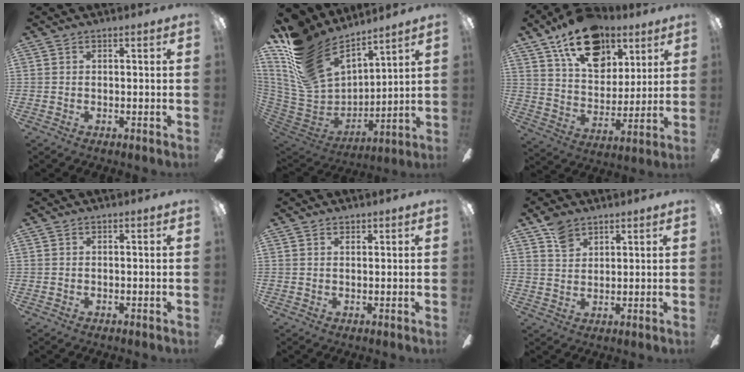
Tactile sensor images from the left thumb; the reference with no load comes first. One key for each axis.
{"total": 19.7, "fx": 14.1, "fy": 10.0, "fz": 9.4, "tx": -0.223, "ty": -0.093, "tz": 0.265}
{"total": 20.0, "fx": 12.2, "fy": 12.0, "fz": 10.4, "tx": -0.156, "ty": -0.061, "tz": 0.216}
{"total": 0.0}
{"total": 1.1, "fx": 0.9, "fy": 0.6, "fz": 0.3, "tx": 0.001, "ty": -0.003, "tz": 0.015}
{"total": 5.6, "fx": 4.2, "fy": 3.2, "fz": 2.0, "tx": -0.037, "ty": -0.014, "tz": 0.079}